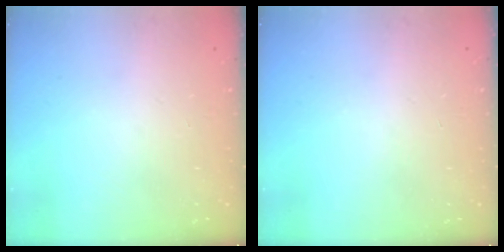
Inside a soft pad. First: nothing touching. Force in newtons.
{"total": 0.5, "press": 0.5, "slide": 0.2}